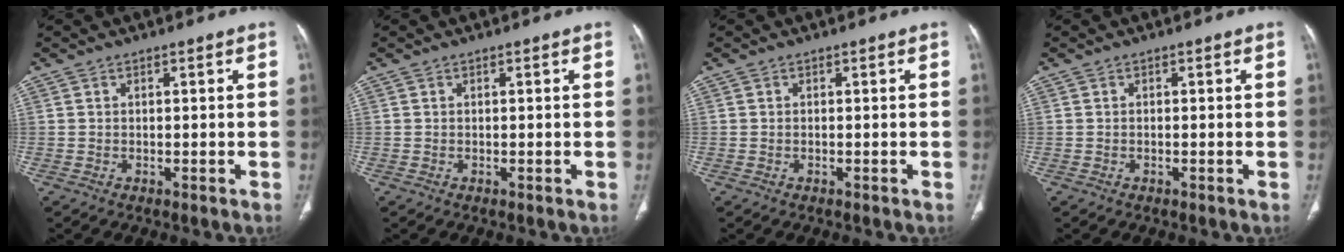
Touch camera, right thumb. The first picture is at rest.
{"total": 0.0}
{"total": 0.0}
{"total": 0.0}